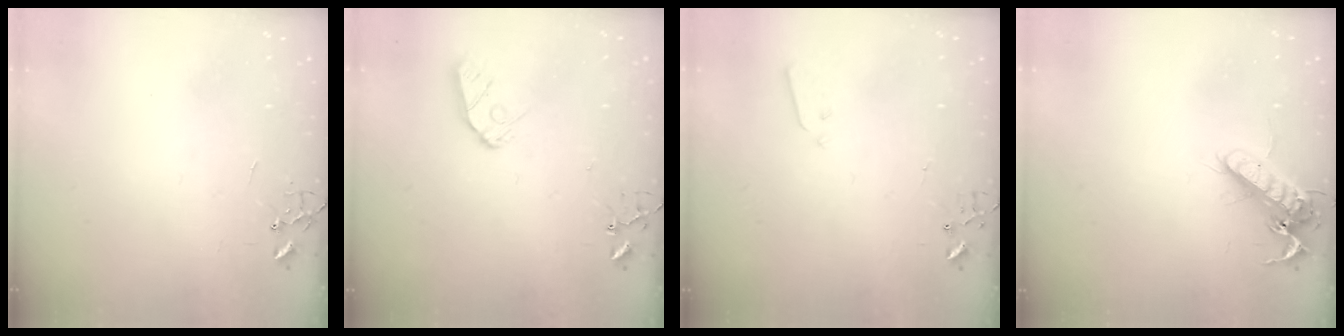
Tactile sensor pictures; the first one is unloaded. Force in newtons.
{"total": 8.6, "press": 8.5, "slide": 0.7}
{"total": 3.2, "press": 3.2, "slide": 0.1}
{"total": 13.8, "press": 13.7, "slide": 2.0}